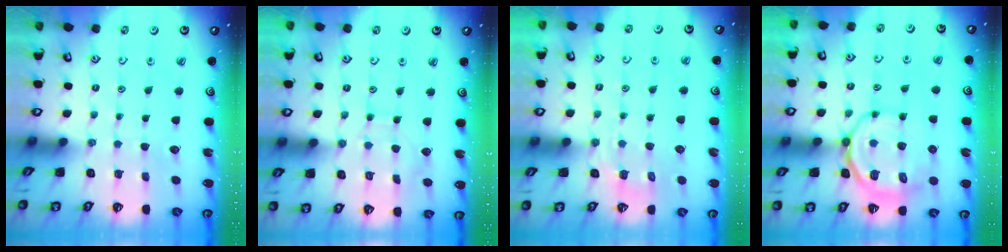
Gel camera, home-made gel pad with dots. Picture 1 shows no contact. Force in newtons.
{"total": 6.6, "press": 6.5, "slide": 0.7}
{"total": 4.9, "press": 4.8, "slide": 1.2}
{"total": 11.5, "press": 11.2, "slide": 2.6}